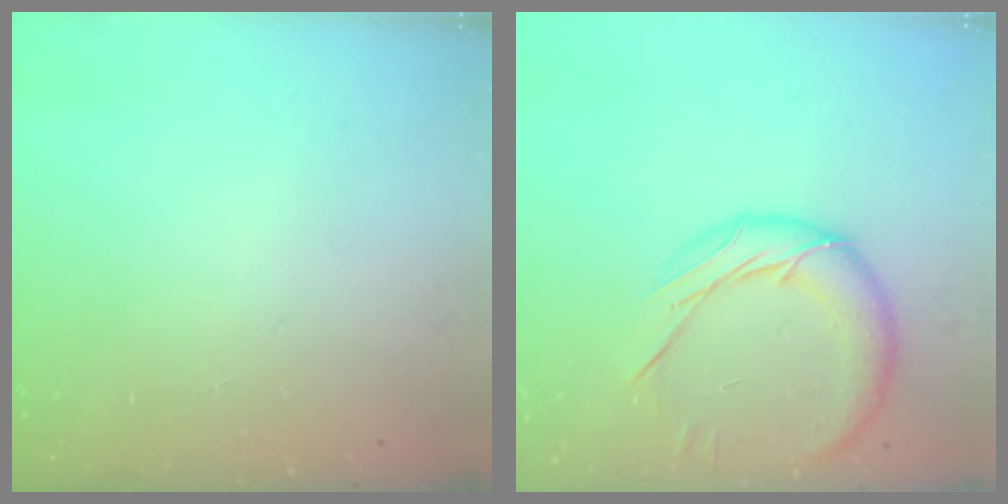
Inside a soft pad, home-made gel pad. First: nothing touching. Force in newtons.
{"total": 14.2, "press": 14.2, "slide": 0.8}